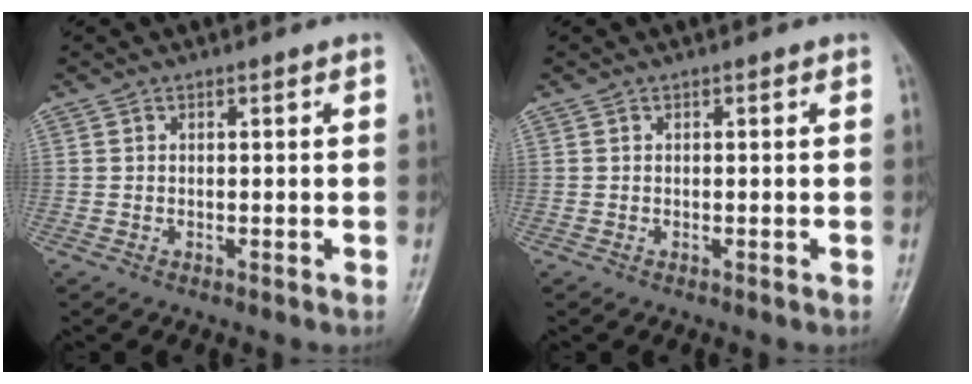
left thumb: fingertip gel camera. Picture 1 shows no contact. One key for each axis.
{"total": 0.0}